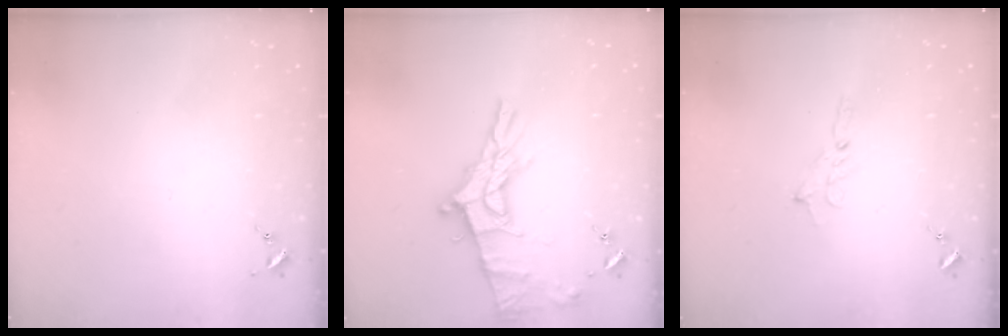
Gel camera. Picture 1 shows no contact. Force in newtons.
{"total": 16.2, "press": 16.1, "slide": 1.0}
{"total": 2.5, "press": 2.5, "slide": 0.2}